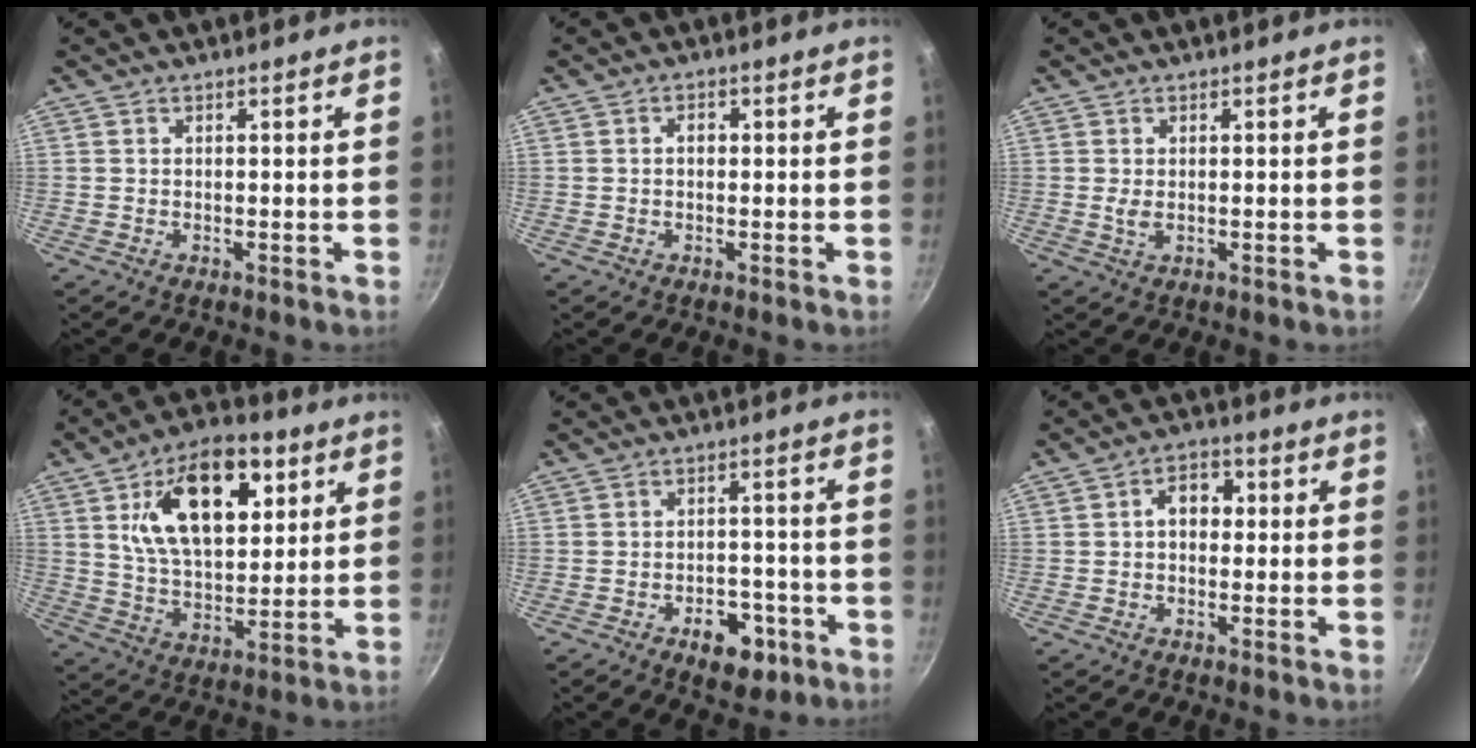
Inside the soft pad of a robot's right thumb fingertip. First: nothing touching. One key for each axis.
{"total": 1.4, "fx": 0.0, "fy": 1.0, "fz": 1.0, "tx": -0.009, "ty": 0.007, "tz": -0.002}
{"total": 1.9, "fx": 0.1, "fy": 0.9, "fz": 1.6, "tx": -0.035, "ty": -0.005, "tz": 0.009}
{"total": 19.7, "fx": 7.2, "fy": 10.8, "fz": 14.9, "tx": -0.204, "ty": -0.018, "tz": 0.124}
{"total": 8.0, "fx": -4.0, "fy": 4.7, "fz": 5.0, "tx": -0.043, "ty": 0.026, "tz": -0.055}
{"total": 5.3, "fx": 0.4, "fy": 3.8, "fz": 3.7, "tx": -0.040, "ty": 0.017, "tz": -0.003}